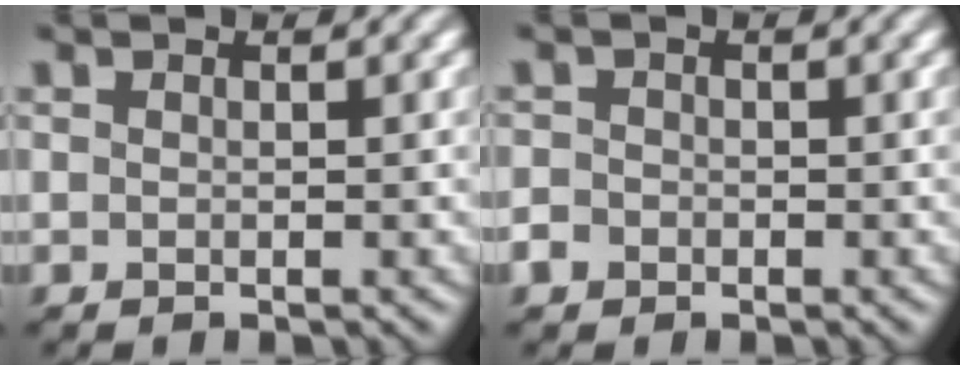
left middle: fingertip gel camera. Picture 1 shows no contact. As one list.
[{"total": 1.6, "force": [-0.9, 1.3, 0.4], "torque": [-0.003, 0.001, -0.020]}]